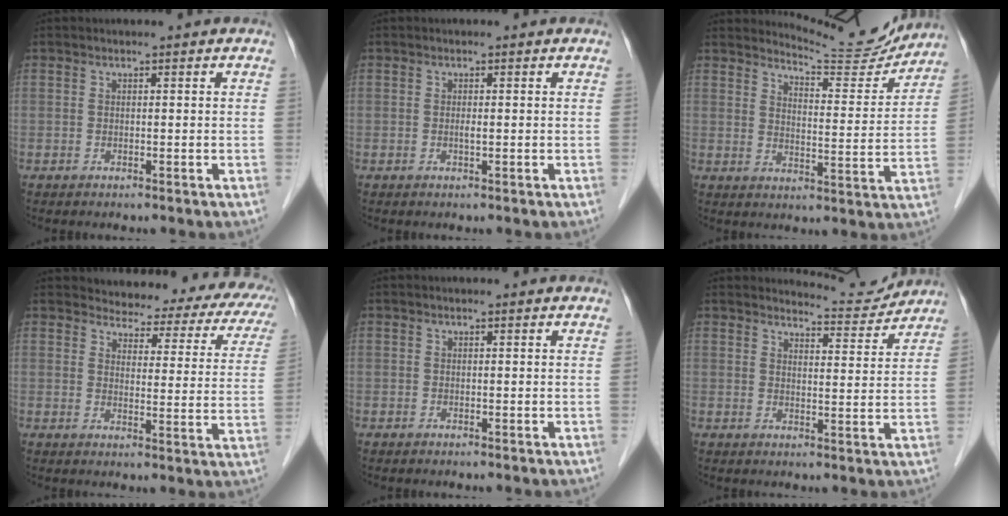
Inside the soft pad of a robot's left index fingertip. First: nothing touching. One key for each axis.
{"total": 0.6, "fx": -0.1, "fy": 0.1, "fz": 0.6, "tx": -0.013, "ty": 0.000, "tz": -0.002}
{"total": 10.1, "fx": 10.0, "fy": 0.4, "fz": 0.3, "tx": -0.007, "ty": -0.031, "tz": 0.130}
{"total": 16.8, "fx": 14.8, "fy": 5.5, "fz": 5.8, "tx": -0.038, "ty": -0.028, "tz": 0.141}
{"total": 0.7, "fx": 0.7, "fy": 0.1, "fz": 0.1, "tx": -0.007, "ty": 0.001, "tz": 0.002}
{"total": 5.5, "fx": 5.5, "fy": 0.0, "fz": -1.0, "tx": 0.005, "ty": -0.017, "tz": 0.069}